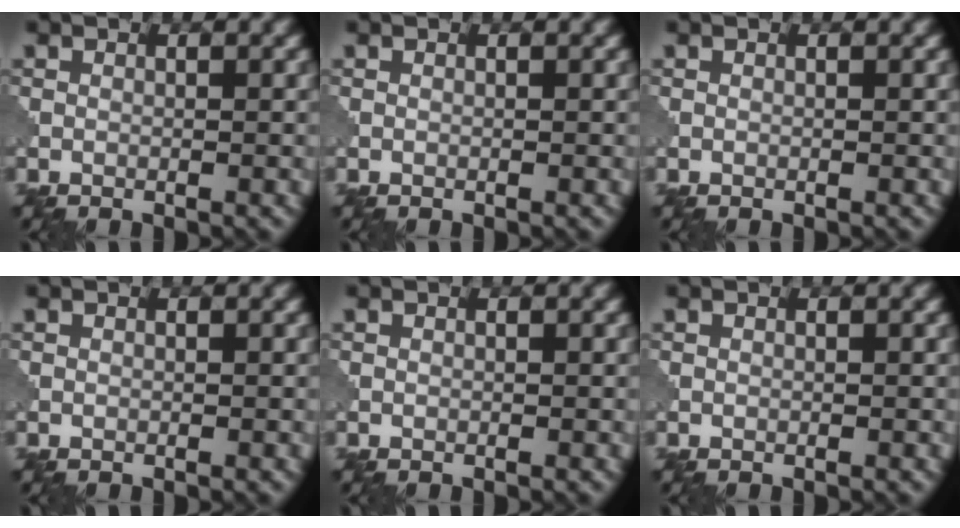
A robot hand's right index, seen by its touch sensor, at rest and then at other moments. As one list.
[{"total": 0.0}, {"total": 0.0}, {"total": 0.0}, {"total": 0.0}, {"total": 0.0}]